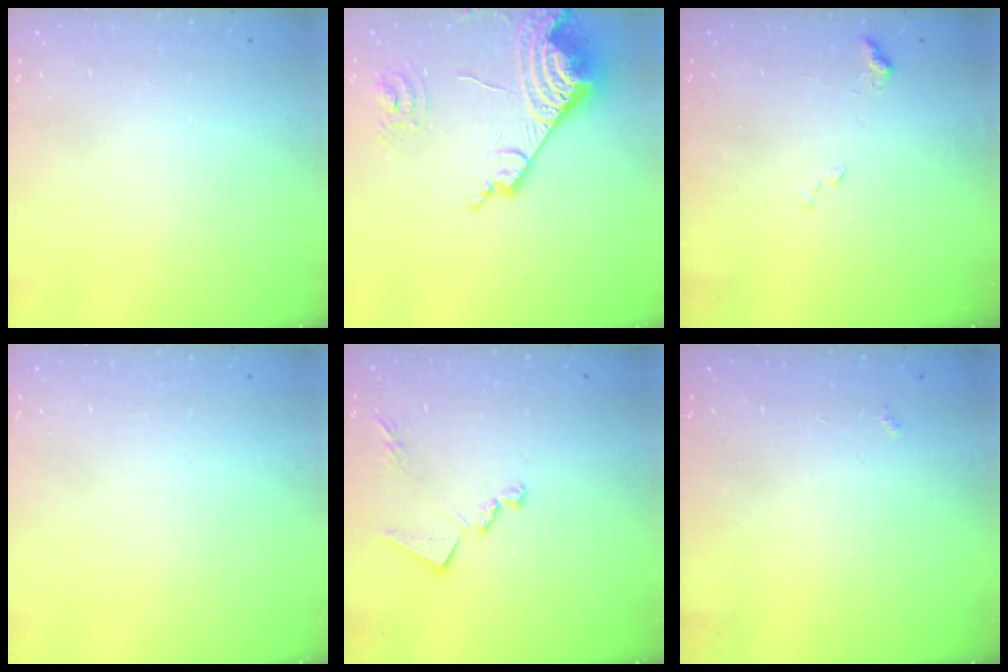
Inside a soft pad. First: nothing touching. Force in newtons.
{"total": 18.6, "press": 18.5, "slide": 1.9}
{"total": 8.3, "press": 8.2, "slide": 1.0}
{"total": 0.0}
{"total": 11.2, "press": 11.2, "slide": 0.1}
{"total": 2.1, "press": 2.1, "slide": 0.4}